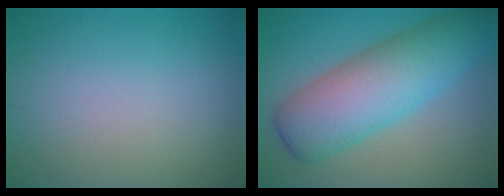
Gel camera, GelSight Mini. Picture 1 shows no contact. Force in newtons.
{"total": 9.0, "press": 9.0, "slide": 0.3}